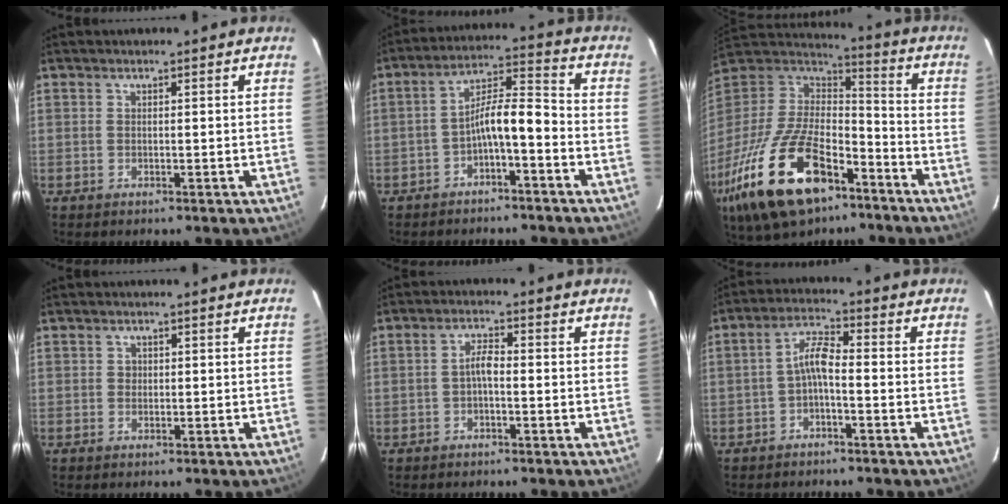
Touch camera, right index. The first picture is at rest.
{"total": 7.2, "force": [-3.7, 1.6, 6.0], "torque": [-0.120, 0.023, -0.061]}
{"total": 30.2, "force": [-17.1, 14.3, 20.4], "torque": [-0.428, -0.040, -0.285]}
{"total": 0.9, "force": [0.0, 0.9, 0.0], "torque": [0.004, 0.002, -0.001]}
{"total": 2.5, "force": [-0.9, 0.7, 2.2], "torque": [-0.046, 0.010, -0.017]}
{"total": 4.3, "force": [-1.7, 1.1, 3.8], "torque": [-0.082, 0.015, -0.033]}